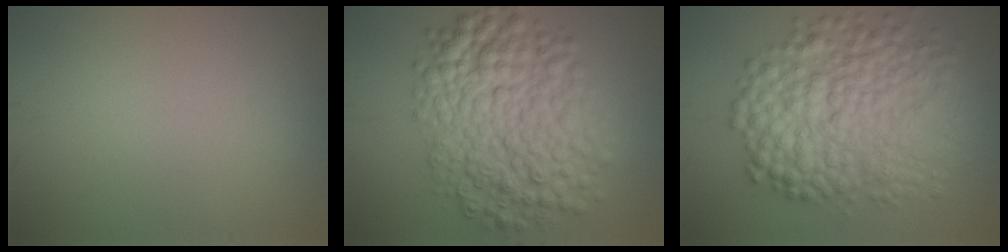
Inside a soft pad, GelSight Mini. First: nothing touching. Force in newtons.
{"total": 9.4, "press": 9.4, "slide": 0.2}
{"total": 9.3, "press": 9.3, "slide": 0.1}